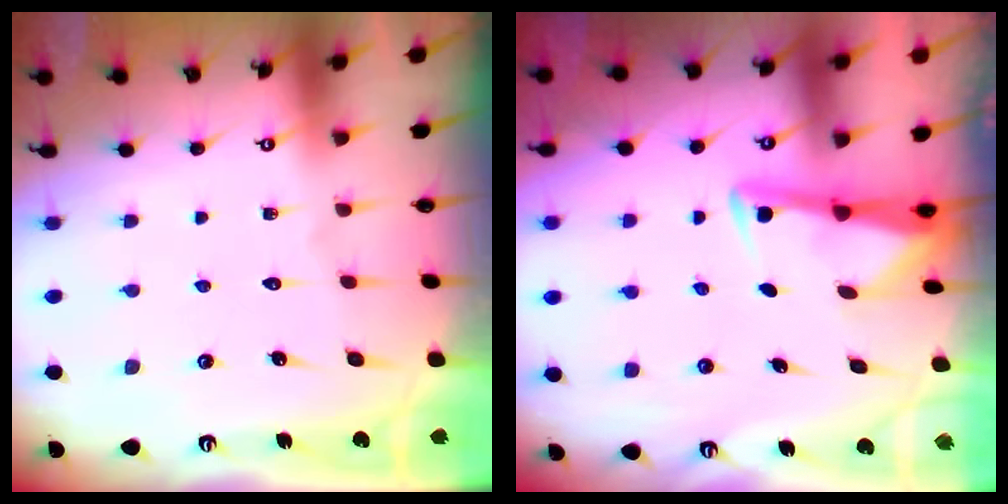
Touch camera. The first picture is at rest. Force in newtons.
{"total": 3.1, "press": 3.1, "slide": 0.3}